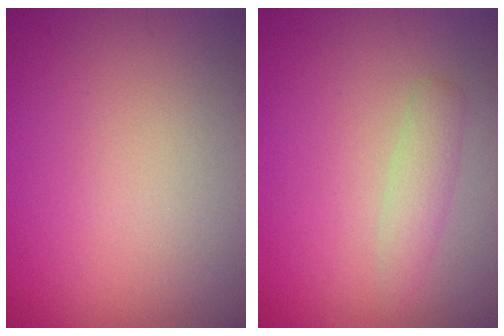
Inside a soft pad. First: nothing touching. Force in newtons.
{"total": 1.8, "press": 1.8, "slide": 0.0}